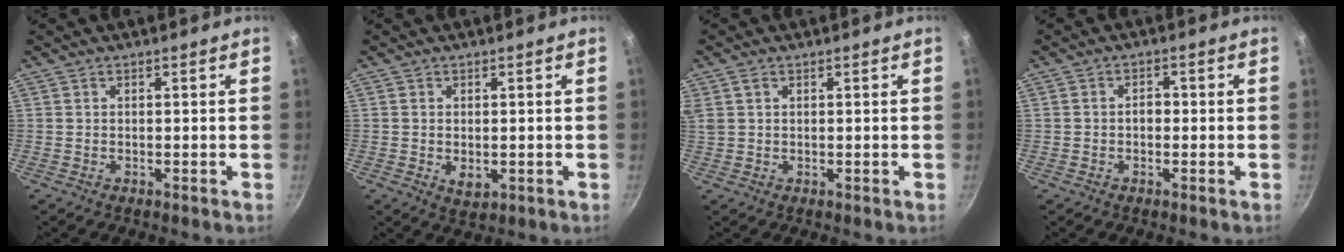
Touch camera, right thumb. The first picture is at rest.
{"total": 3.3, "force": [-0.3, 2.1, 2.5], "torque": [-0.039, -0.009, -0.002]}
{"total": 2.5, "force": [1.1, 1.7, 1.5], "torque": [-0.027, 0.005, 0.024]}
{"total": 2.0, "force": [-0.4, 1.4, 1.4], "torque": [-0.011, 0.009, -0.007]}